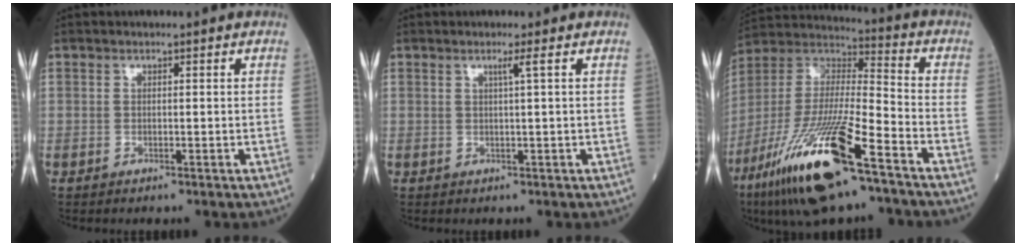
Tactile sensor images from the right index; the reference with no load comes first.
{"total": 1.3, "force": [0.5, -0.6, 1.1], "torque": [-0.026, -0.005, 0.013]}
{"total": 22.1, "force": [-12.9, 3.0, 17.6], "torque": [-0.377, -0.049, -0.239]}